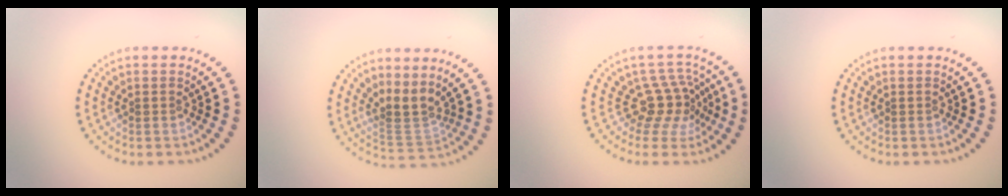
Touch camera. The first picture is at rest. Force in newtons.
{"total": 3.0, "press": 2.1, "slide": 2.2}
{"total": 3.6, "press": 2.6, "slide": 2.5}
{"total": 0.0}